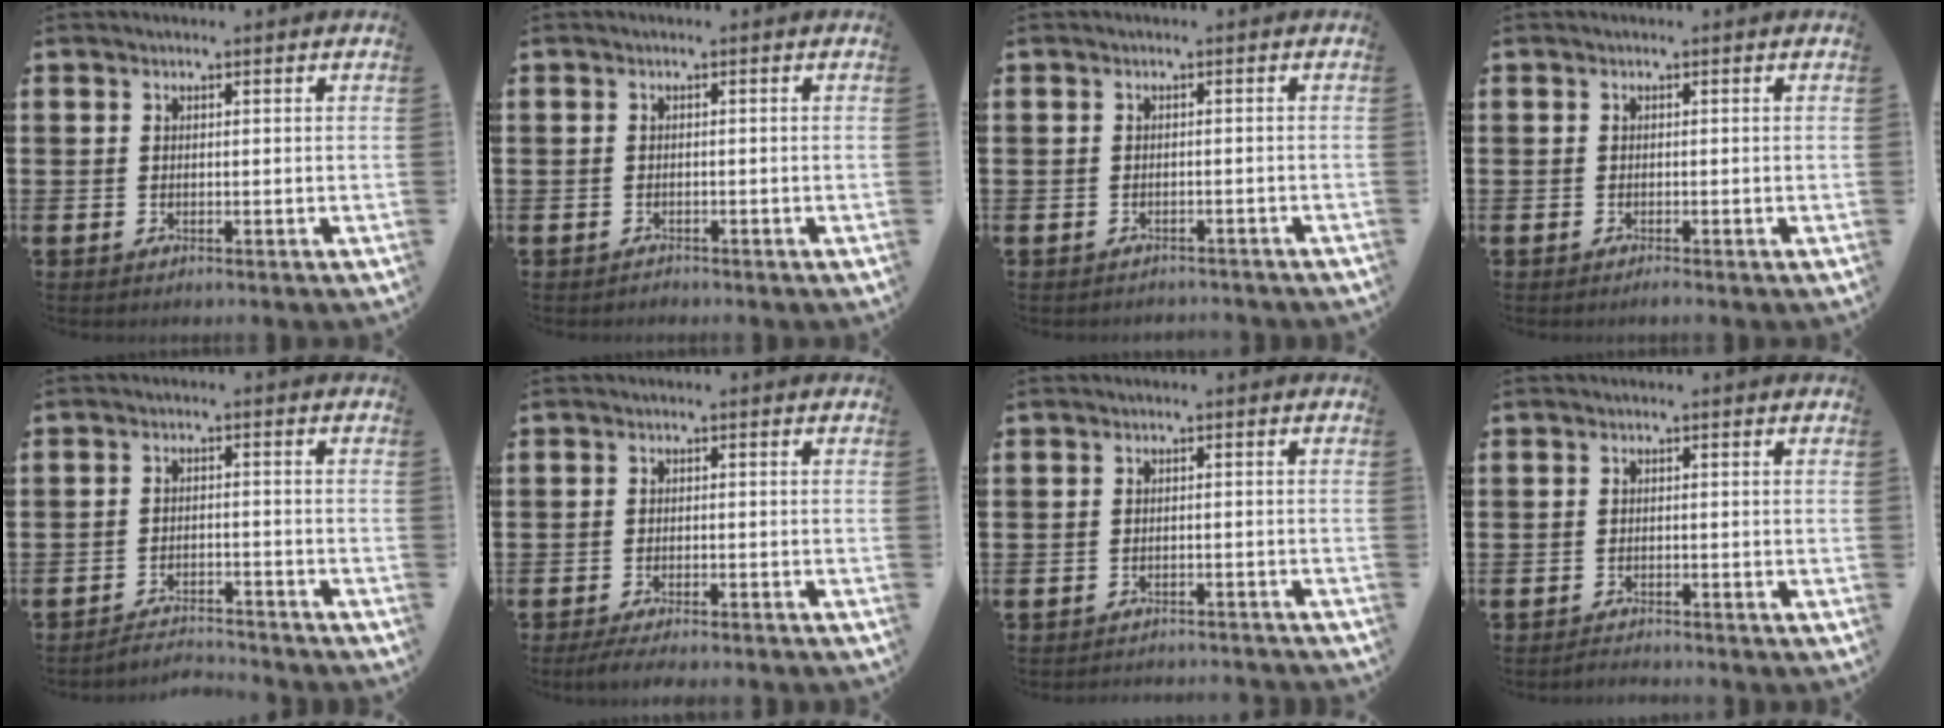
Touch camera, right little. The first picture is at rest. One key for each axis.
{"total": 0.6, "fx": -0.5, "fy": 0.1, "fz": -0.1, "tx": 0.000, "ty": -0.001, "tz": -0.012}
{"total": 1.0, "fx": -1.0, "fy": 0.0, "fz": -0.1, "tx": -0.002, "ty": 0.002, "tz": -0.022}
{"total": 0.6, "fx": -0.4, "fy": 0.0, "fz": 0.4, "tx": -0.008, "ty": -0.003, "tz": -0.008}
{"total": 2.8, "fx": -2.8, "fy": -0.1, "fz": -0.2, "tx": -0.004, "ty": 0.004, "tz": -0.062}
{"total": 1.9, "fx": -1.7, "fy": 0.0, "fz": 0.9, "tx": -0.013, "ty": 0.004, "tz": -0.033}
{"total": 1.5, "fx": -1.4, "fy": -0.1, "fz": -0.1, "tx": -0.001, "ty": 0.005, "tz": -0.031}
{"total": 1.1, "fx": -1.1, "fy": 0.0, "fz": 0.0, "tx": -0.004, "ty": 0.001, "tz": -0.023}